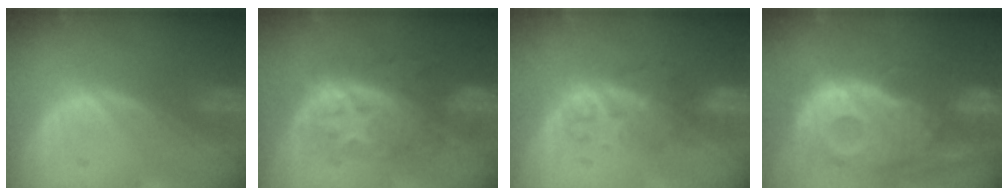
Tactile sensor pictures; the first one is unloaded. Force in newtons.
{"total": 8.3, "press": 8.1, "slide": 1.5}
{"total": 4.6, "press": 4.5, "slide": 1.1}
{"total": 13.8, "press": 12.0, "slide": 6.8}